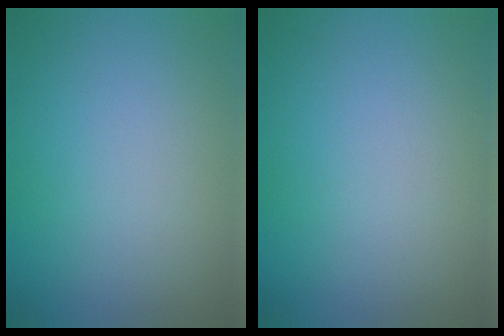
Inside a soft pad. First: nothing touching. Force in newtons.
{"total": 0.0}